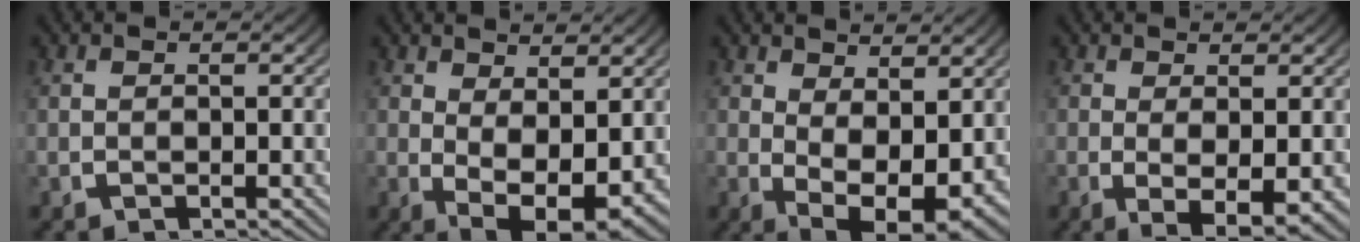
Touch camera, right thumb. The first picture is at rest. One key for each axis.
{"total": 6.7, "fx": -0.8, "fy": 4.2, "fz": 5.2, "tx": -0.089, "ty": -0.035, "tz": -0.005}
{"total": 7.5, "fx": -1.0, "fy": 4.6, "fz": 5.8, "tx": -0.100, "ty": -0.041, "tz": -0.004}
{"total": 4.9, "fx": -1.3, "fy": 2.5, "fz": 4.0, "tx": -0.077, "ty": -0.027, "tz": -0.012}